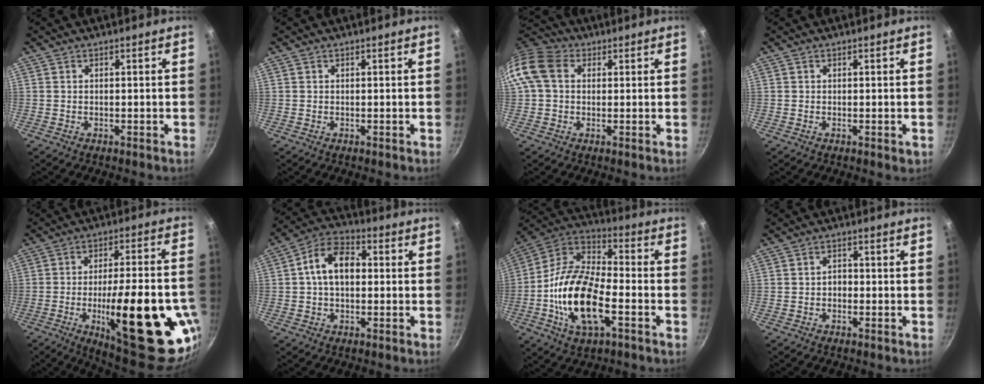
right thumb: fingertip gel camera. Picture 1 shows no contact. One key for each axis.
{"total": 0.0}
{"total": 11.0, "fx": 2.3, "fy": 8.5, "fz": 6.7, "tx": -0.123, "ty": 0.022, "tz": 0.024}
{"total": 0.8, "fx": -0.1, "fy": 0.4, "fz": 0.7, "tx": -0.008, "ty": -0.001, "tz": -0.002}
{"total": 29.1, "fx": -8.5, "fy": 9.5, "fz": 26.1, "tx": -0.332, "ty": 0.013, "tz": -0.106}
{"total": 10.5, "fx": 0.9, "fy": 6.9, "fz": 7.9, "tx": -0.109, "ty": 0.030, "tz": -0.001}
{"total": 19.4, "fx": -5.4, "fy": 9.1, "fz": 16.2, "tx": -0.302, "ty": 0.034, "tz": -0.117}
{"total": 2.2, "fx": -0.5, "fy": 1.7, "fz": 1.3, "tx": -0.010, "ty": 0.009, "tz": -0.010}